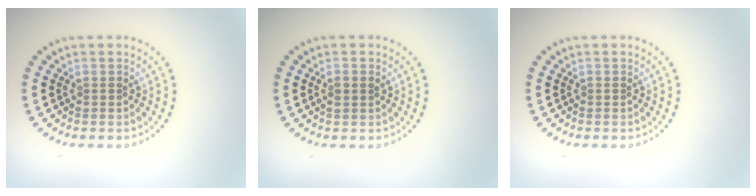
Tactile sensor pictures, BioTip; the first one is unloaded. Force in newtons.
{"total": 1.1, "press": 1.1, "slide": 0.1}
{"total": 0.0}